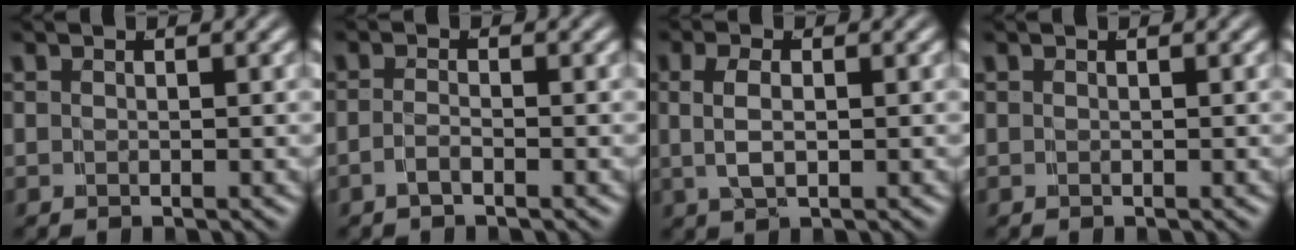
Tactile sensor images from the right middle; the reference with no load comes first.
{"total": 1.5, "force": [-1.3, 0.2, 0.8], "torque": [-0.021, -0.007, -0.027]}
{"total": 3.2, "force": [0.5, 1.8, 2.6], "torque": [-0.054, 0.005, 0.007]}
{"total": 0.0}